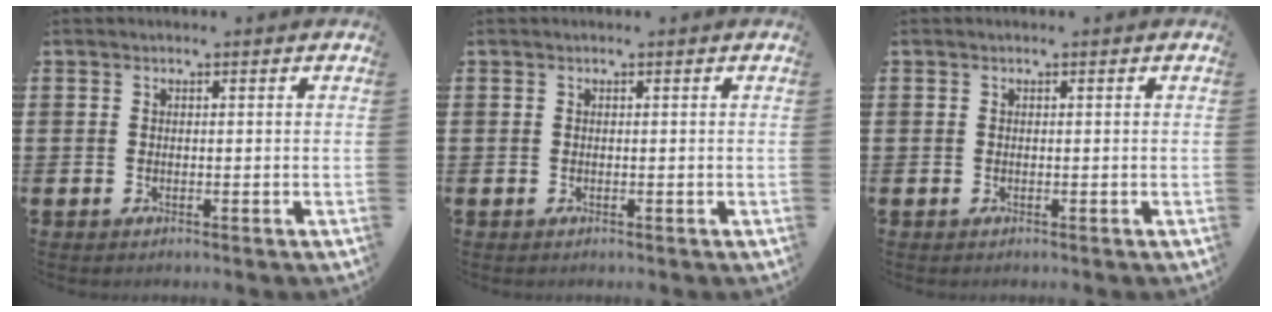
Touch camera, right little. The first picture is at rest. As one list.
[{"total": 0.0}, {"total": 0.0}]